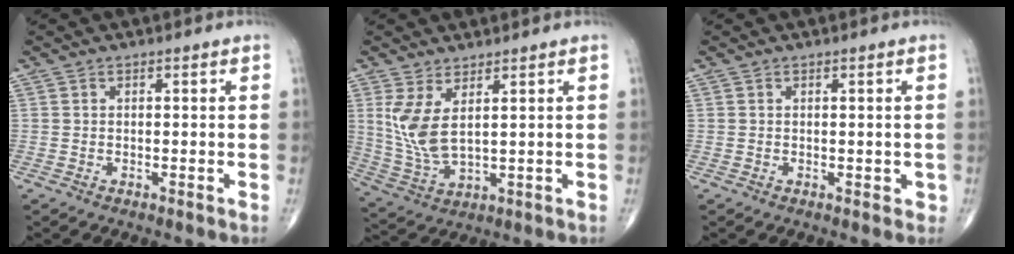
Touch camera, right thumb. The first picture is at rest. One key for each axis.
{"total": 8.4, "fx": 2.6, "fy": 3.4, "fz": 7.2, "tx": -0.161, "ty": -0.024, "tz": 0.067}
{"total": 1.3, "fx": -0.2, "fy": 0.9, "fz": 1.0, "tx": -0.001, "ty": 0.001, "tz": -0.001}